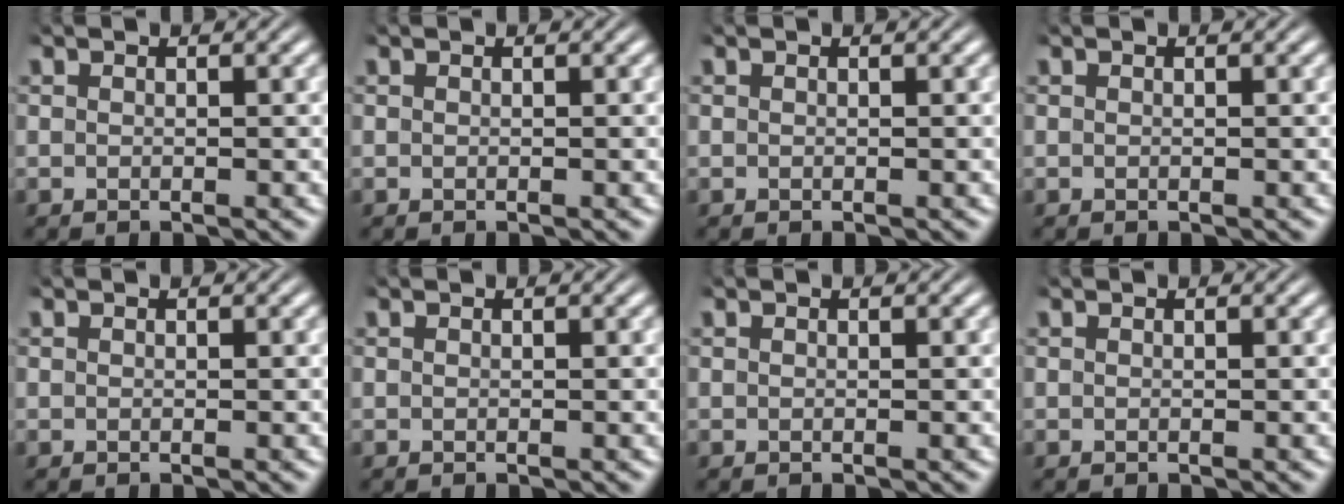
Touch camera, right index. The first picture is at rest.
{"total": 0.0}
{"total": 0.0}
{"total": 0.0}
{"total": 0.0}
{"total": 0.0}
{"total": 0.0}
{"total": 0.0}